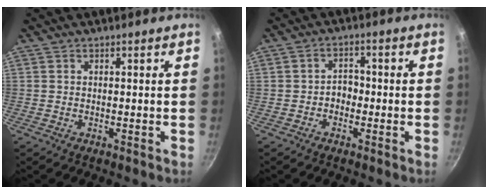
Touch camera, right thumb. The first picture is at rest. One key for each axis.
{"total": 3.0, "fx": -1.1, "fy": 2.3, "fz": 1.6, "tx": 0.000, "ty": 0.017, "tz": -0.021}